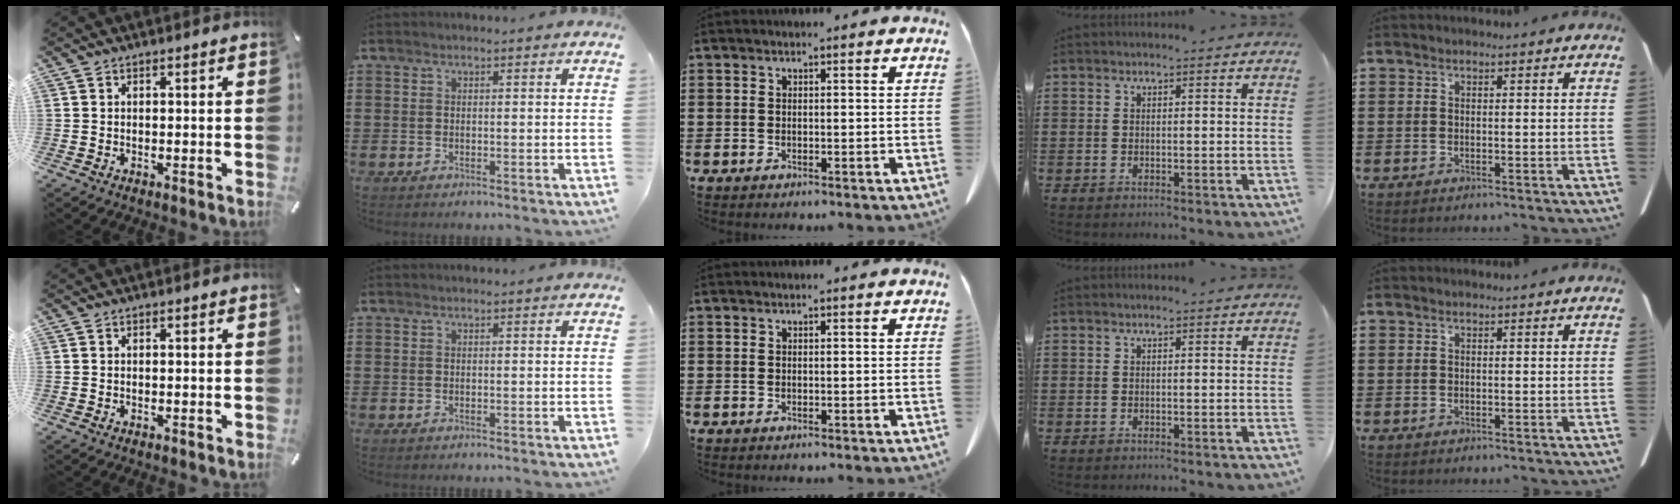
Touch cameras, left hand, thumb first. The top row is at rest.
{}